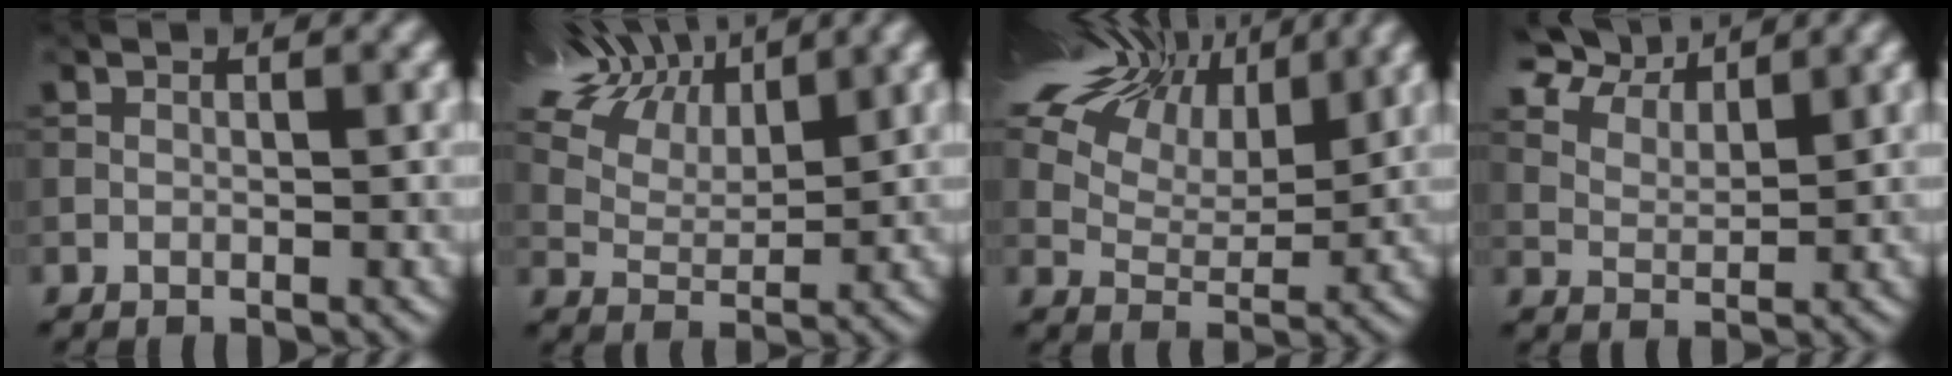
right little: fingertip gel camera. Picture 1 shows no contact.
{"total": 9.5, "force": [6.7, 4.2, 5.2], "torque": [-0.144, 0.027, 0.123]}
{"total": 13.9, "force": [8.8, 7.2, 8.1], "torque": [-0.191, 0.040, 0.158]}
{"total": 5.1, "force": [4.6, 1.1, 1.7], "torque": [-0.065, 0.004, 0.103]}